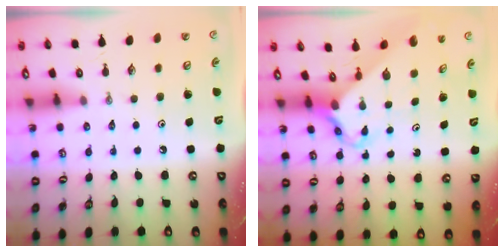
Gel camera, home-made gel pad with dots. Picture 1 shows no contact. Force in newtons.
{"total": 2.9, "press": 2.9, "slide": 0.2}